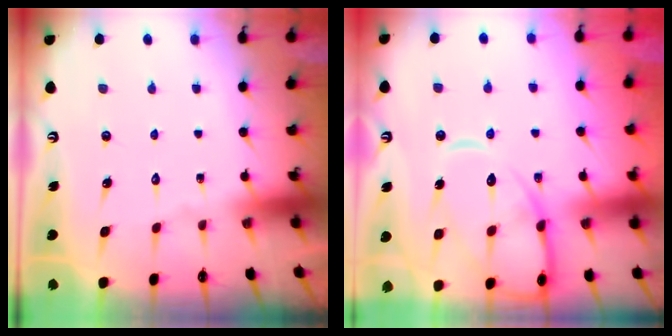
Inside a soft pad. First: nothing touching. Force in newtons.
{"total": 13.3, "press": 13.3, "slide": 1.3}